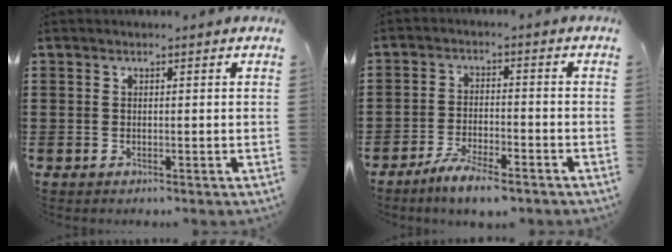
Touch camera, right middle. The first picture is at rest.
{"total": 4.8, "force": [-4.3, 0.4, 2.3], "torque": [-0.058, -0.006, -0.085]}